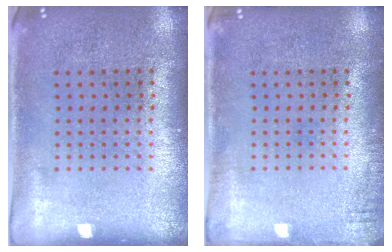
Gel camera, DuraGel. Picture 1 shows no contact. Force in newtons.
{"total": 1.3, "press": 1.3, "slide": 0.1}